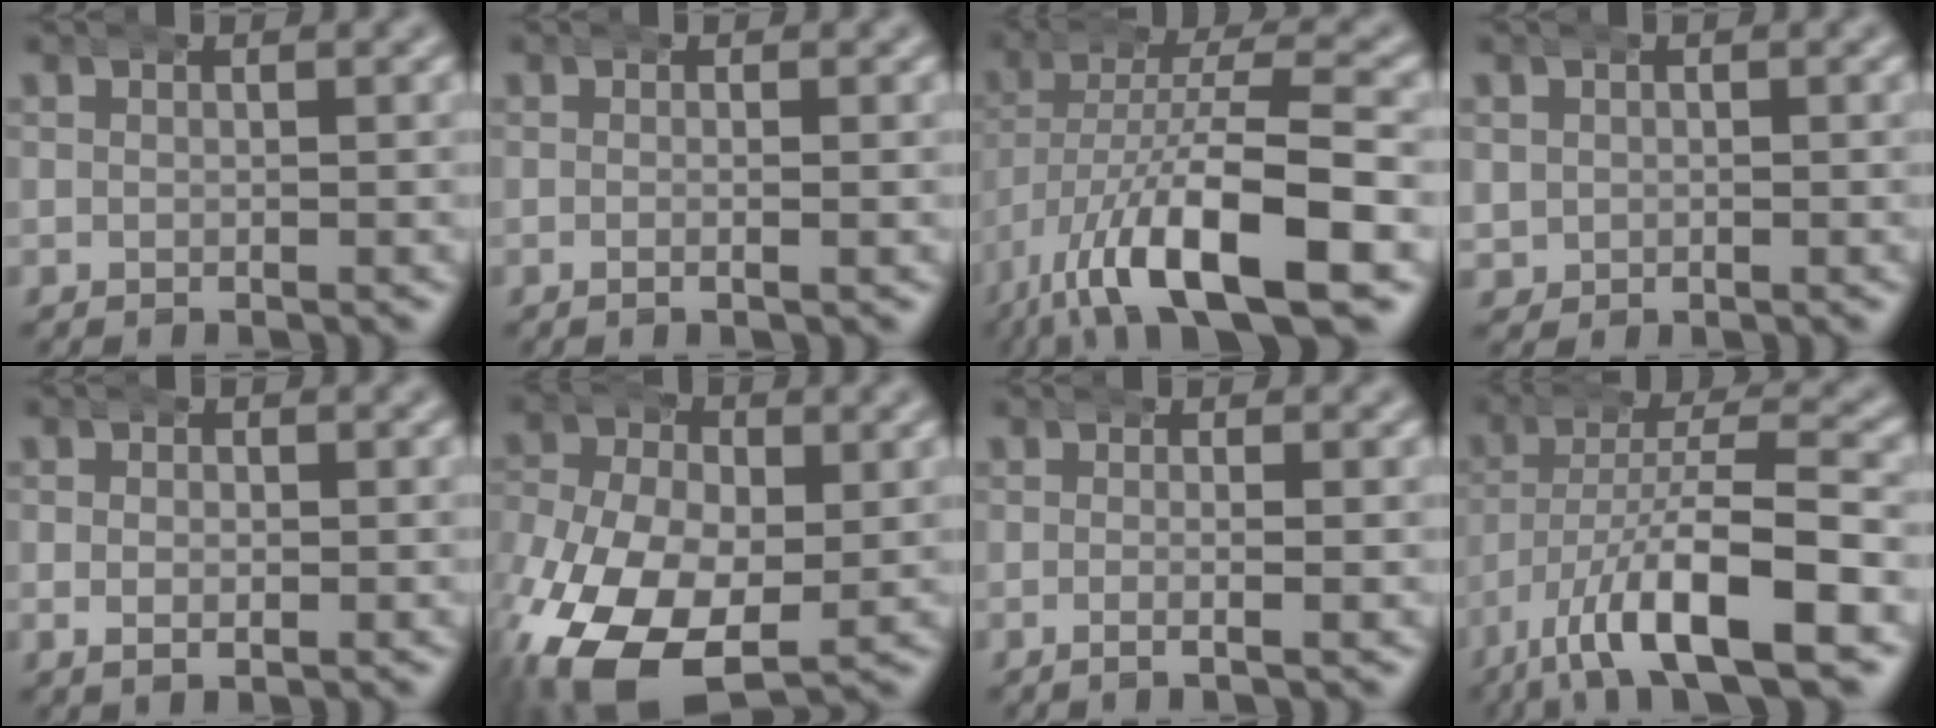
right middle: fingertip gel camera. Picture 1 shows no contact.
{"total": 0.8, "force": [-0.4, -0.3, 0.7], "torque": [-0.015, -0.003, -0.006]}
{"total": 10.6, "force": [-5.5, 3.7, 8.3], "torque": [-0.163, -0.022, -0.066]}
{"total": 2.0, "force": [0.4, 1.9, 0.6], "torque": [-0.027, -0.008, 0.010]}
{"total": 1.6, "force": [-0.2, 0.9, 1.3], "torque": [-0.026, -0.006, 0.002]}
{"total": 11.6, "force": [-4.2, 7.4, 8.0], "torque": [-0.181, -0.058, -0.040]}
{"total": 1.4, "force": [-0.5, -0.2, 1.3], "torque": [-0.029, -0.006, -0.008]}
{"total": 10.2, "force": [-6.0, 2.9, 7.7], "torque": [-0.136, -0.012, -0.085]}